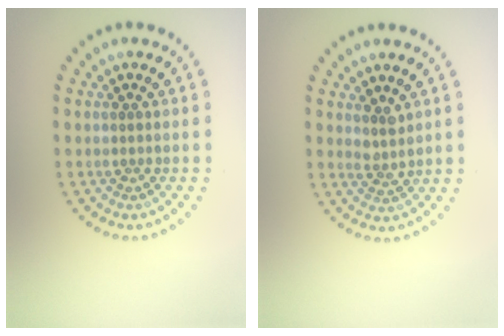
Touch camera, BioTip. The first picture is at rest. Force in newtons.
{"total": 1.8, "press": 1.3, "slide": 1.2}